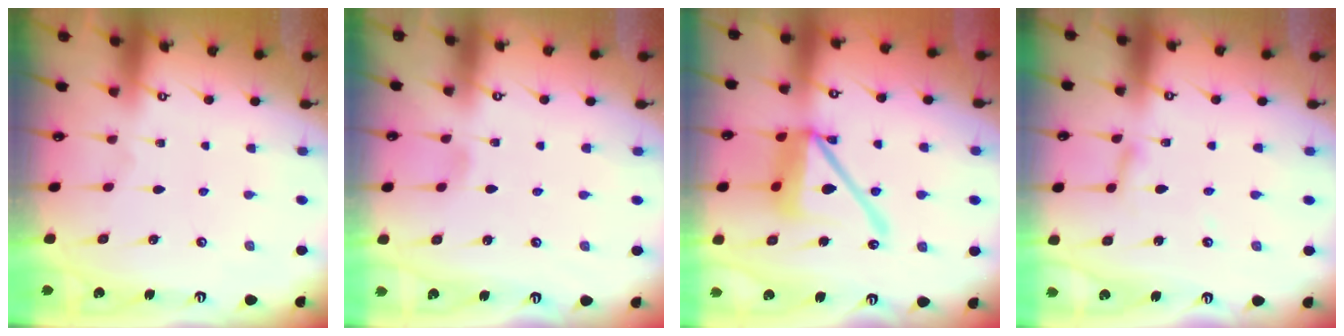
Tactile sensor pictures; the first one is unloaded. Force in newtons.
{"total": 2.1, "press": 2.1, "slide": 0.2}
{"total": 15.7, "press": 15.6, "slide": 1.7}
{"total": 2.4, "press": 2.4, "slide": 0.2}